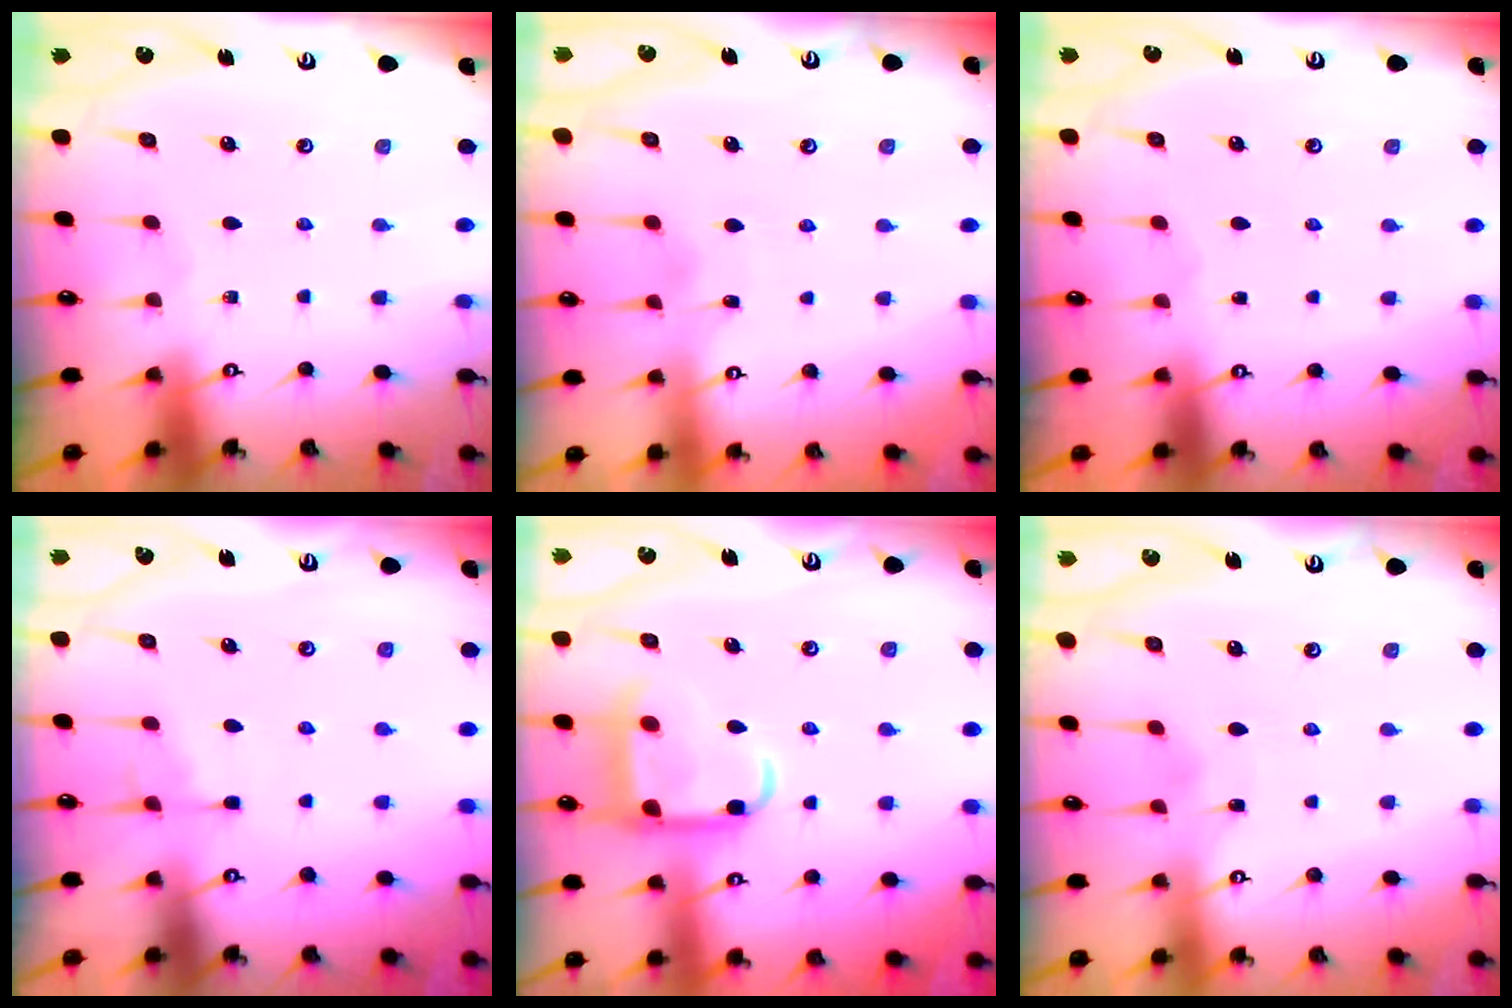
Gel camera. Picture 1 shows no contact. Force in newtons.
{"total": 3.4, "press": 3.4, "slide": 0.5}
{"total": 1.2, "press": 1.2, "slide": 0.1}
{"total": 3.9, "press": 3.9, "slide": 0.6}
{"total": 14.4, "press": 14.3, "slide": 1.4}
{"total": 2.9, "press": 2.8, "slide": 0.4}